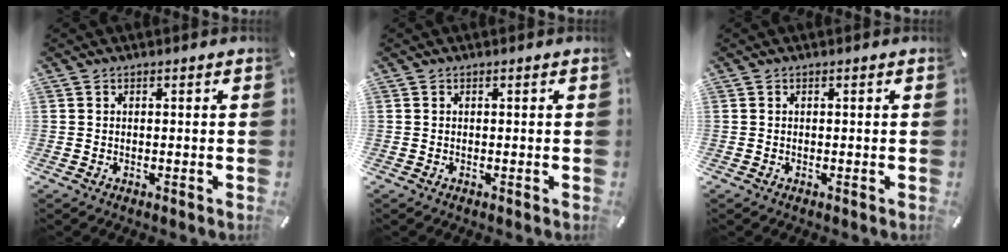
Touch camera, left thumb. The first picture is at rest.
{"total": 0.0}
{"total": 0.0}